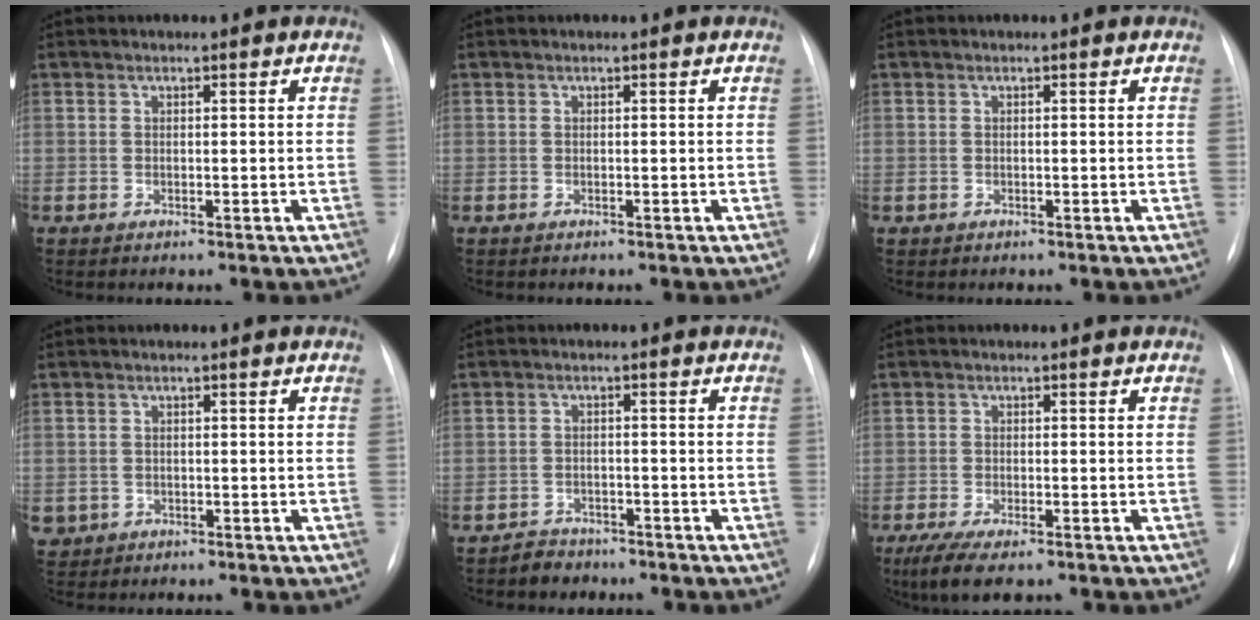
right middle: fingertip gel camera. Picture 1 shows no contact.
{"total": 0.0}
{"total": 0.0}
{"total": 2.5, "force": [-1.0, 2.3, 0.3], "torque": [-0.005, 0.002, -0.012]}
{"total": 3.0, "force": [-2.5, 1.7, -0.4], "torque": [0.000, 0.006, -0.040]}
{"total": 6.5, "force": [-4.5, 1.7, 4.4], "torque": [-0.078, -0.018, -0.071]}